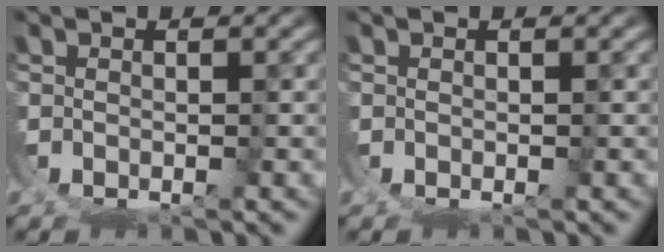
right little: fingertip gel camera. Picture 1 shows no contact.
{"total": 0.0}